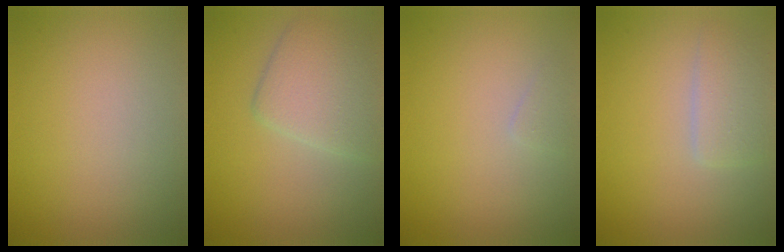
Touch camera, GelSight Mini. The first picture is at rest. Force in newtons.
{"total": 4.6, "press": 4.6, "slide": 0.4}
{"total": 0.7, "press": 0.7, "slide": 0.0}
{"total": 2.6, "press": 2.6, "slide": 0.1}